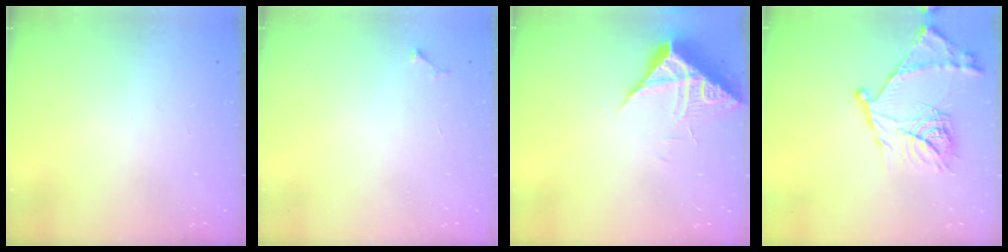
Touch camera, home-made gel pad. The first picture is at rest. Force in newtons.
{"total": 4.5, "press": 4.5, "slide": 0.6}
{"total": 8.5, "press": 8.4, "slide": 0.8}
{"total": 18.1, "press": 18.0, "slide": 1.7}